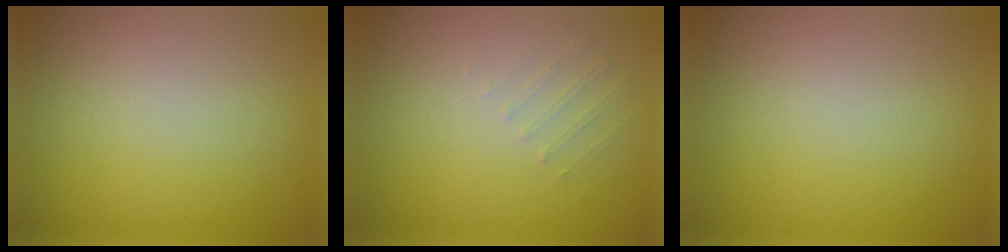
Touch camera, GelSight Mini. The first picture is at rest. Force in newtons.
{"total": 0.6, "press": 0.5, "slide": 0.4}
{"total": 0.0}